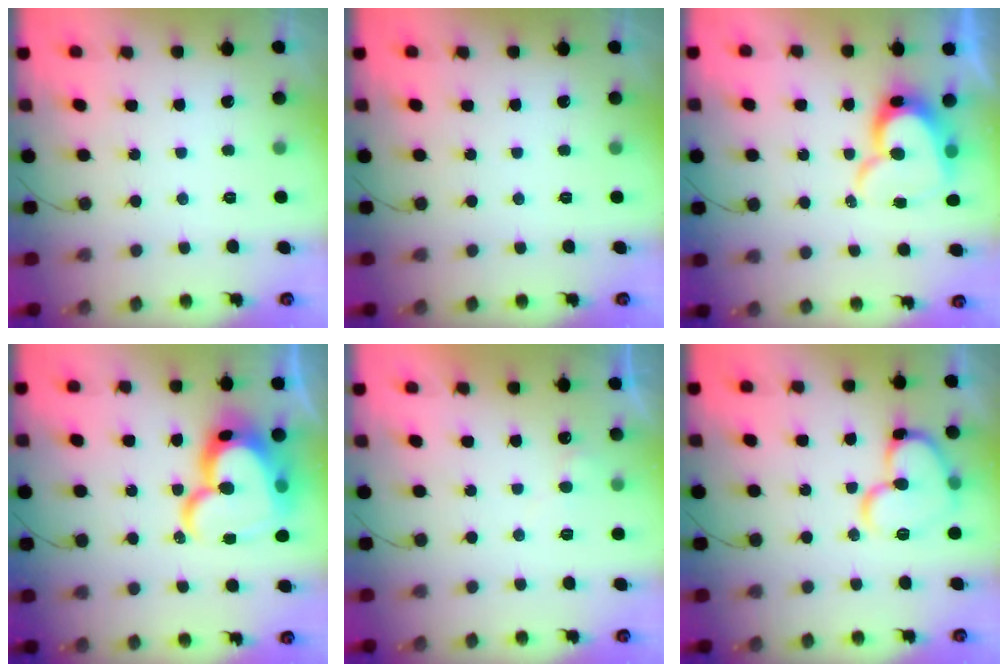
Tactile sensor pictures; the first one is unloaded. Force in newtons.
{"total": 0.0}
{"total": 13.7, "press": 13.6, "slide": 1.3}
{"total": 24.2, "press": 24.2, "slide": 1.6}
{"total": 5.1, "press": 5.1, "slide": 0.3}
{"total": 15.9, "press": 15.7, "slide": 2.4}